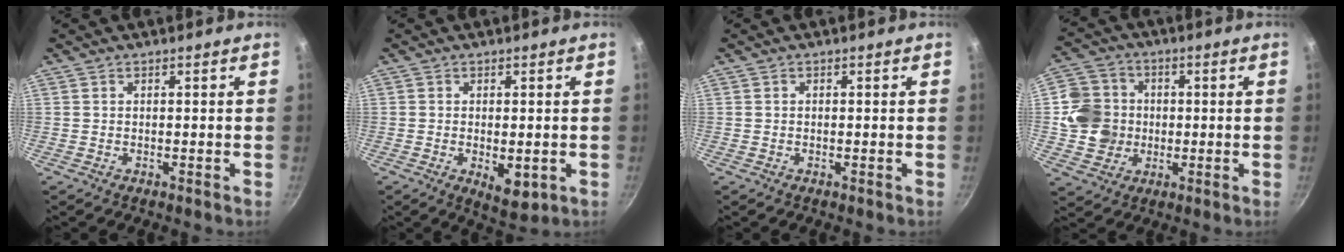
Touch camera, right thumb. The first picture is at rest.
{"total": 6.0, "force": [-1.3, 2.9, 5.1], "torque": [-0.067, -0.010, -0.010]}
{"total": 0.0}
{"total": 10.3, "force": [0.1, 9.6, 3.8], "torque": [-0.038, 0.013, -0.004]}